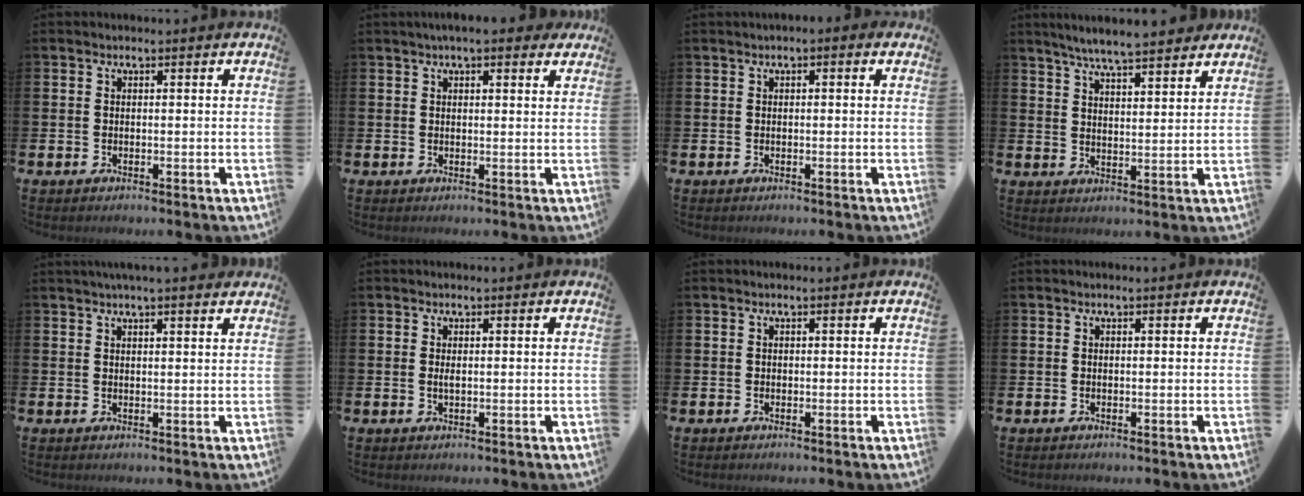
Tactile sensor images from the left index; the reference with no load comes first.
{"total": 3.3, "force": [2.8, 0.6, 1.6], "torque": [-0.030, -0.005, 0.047]}
{"total": 0.5, "force": [-0.1, 0.2, 0.4], "torque": [-0.008, 0.005, -0.004]}
{"total": 6.1, "force": [5.9, 0.3, 1.7], "torque": [-0.047, -0.028, 0.104]}
{"total": 2.8, "force": [2.5, -0.1, 1.0], "torque": [-0.017, -0.008, 0.044]}
{"total": 0.7, "force": [0.1, 0.2, 0.7], "torque": [-0.011, 0.000, 0.001]}
{"total": 0.0}
{"total": 0.0}